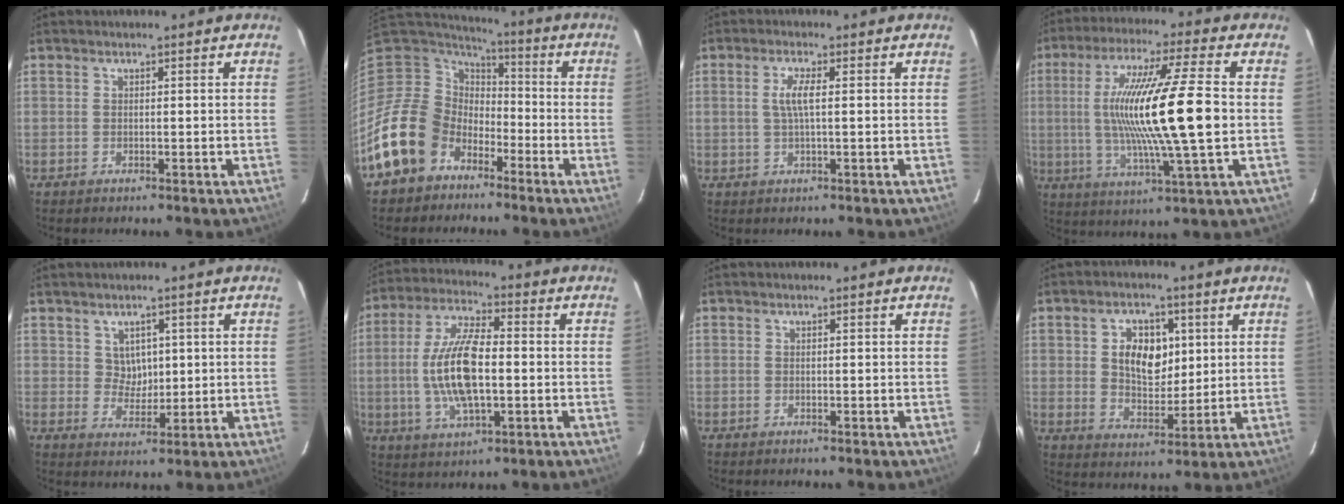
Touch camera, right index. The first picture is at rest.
{"total": 16.9, "force": [-9.1, 13.3, 5.2], "torque": [-0.127, 0.027, -0.147]}
{"total": 3.4, "force": [0.3, 0.4, 3.4], "torque": [-0.069, 0.001, 0.007]}
{"total": 19.0, "force": [0.2, 1.0, 19.0], "torque": [-0.341, -0.009, 0.008]}
{"total": 3.7, "force": [1.2, 3.3, 1.1], "torque": [-0.014, 0.006, 0.026]}
{"total": 13.9, "force": [-1.3, 5.1, 12.9], "torque": [-0.263, 0.003, -0.023]}
{"total": 0.0}
{"total": 8.9, "force": [2.3, 6.0, 6.2], "torque": [-0.109, 0.011, 0.044]}